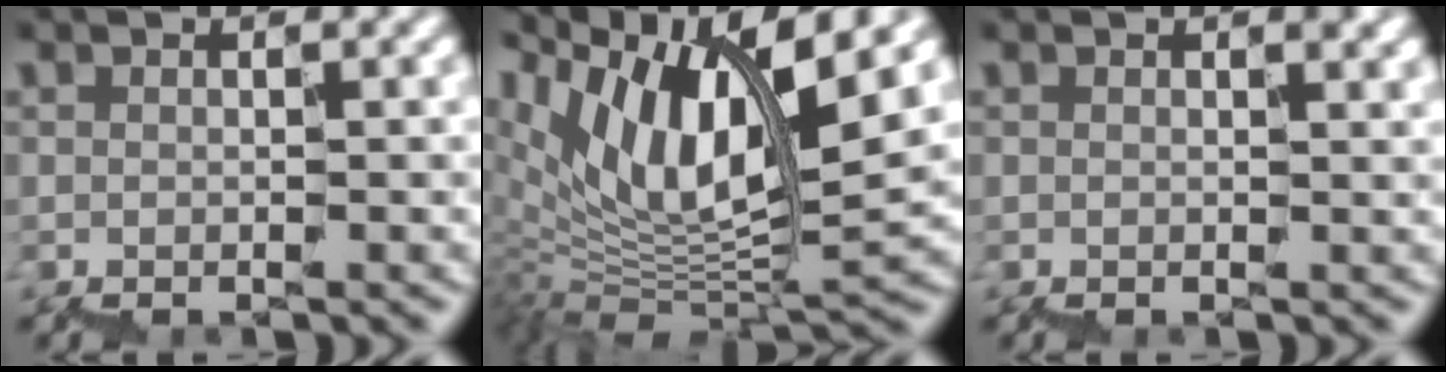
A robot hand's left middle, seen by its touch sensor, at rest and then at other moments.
{"total": 11.1, "force": [7.1, 3.6, 7.8], "torque": [-0.168, 0.018, 0.142]}
{"total": 1.6, "force": [0.8, 0.6, 1.2], "torque": [-0.005, 0.013, 0.009]}